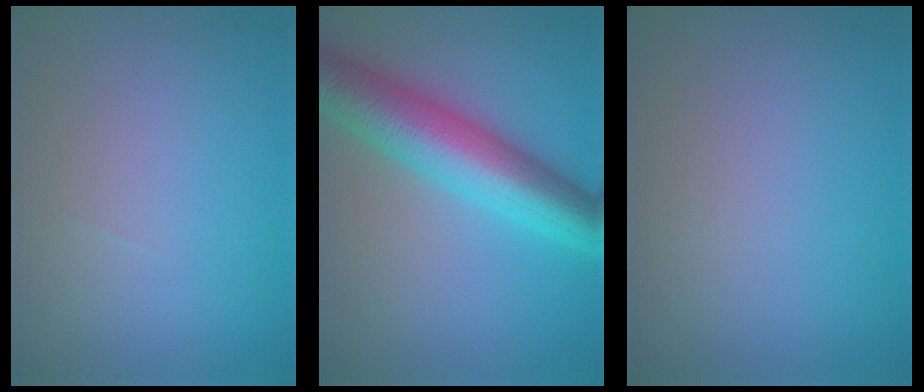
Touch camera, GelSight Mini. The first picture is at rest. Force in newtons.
{"total": 9.0, "press": 9.0, "slide": 0.2}
{"total": 0.0}